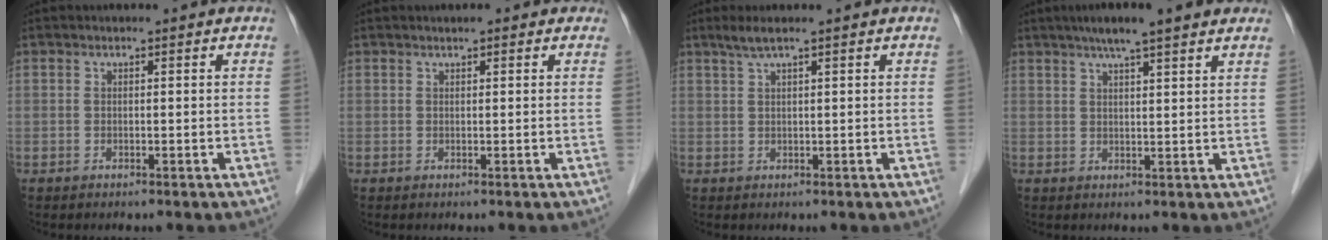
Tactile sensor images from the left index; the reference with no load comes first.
{"total": 1.6, "force": [1.2, 0.6, 0.8], "torque": [-0.011, 0.011, 0.013]}
{"total": 2.4, "force": [1.7, -0.2, 1.6], "torque": [-0.044, 0.012, 0.040]}
{"total": 8.6, "force": [6.5, 0.6, 5.6], "torque": [-0.084, 0.031, 0.092]}